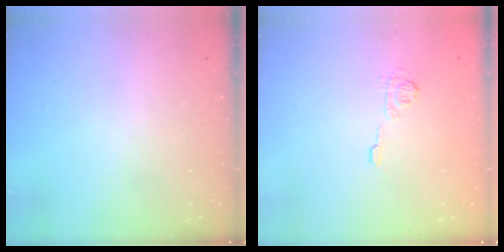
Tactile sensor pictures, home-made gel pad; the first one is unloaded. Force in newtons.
{"total": 6.7, "press": 6.7, "slide": 0.3}